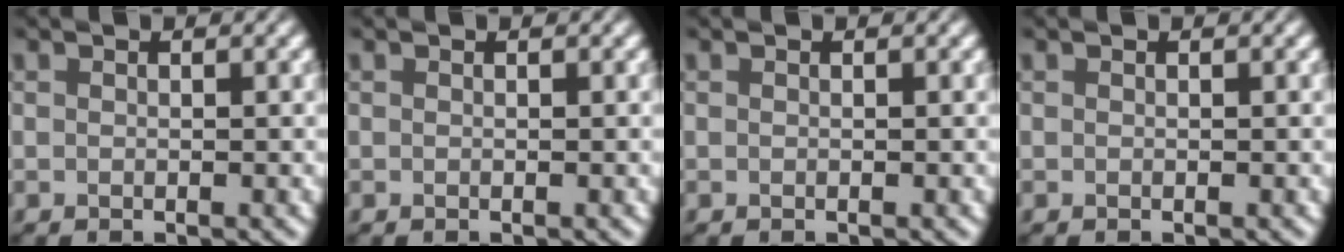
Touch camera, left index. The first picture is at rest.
{"total": 0.0}
{"total": 0.0}
{"total": 0.0}